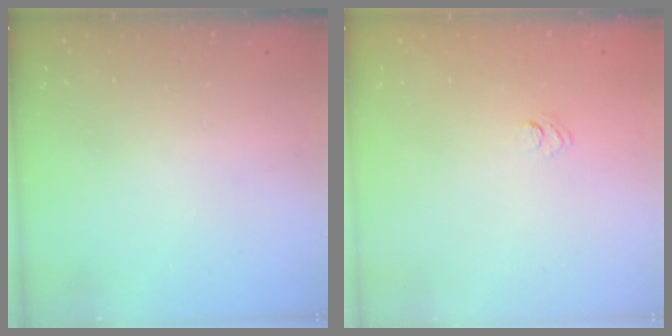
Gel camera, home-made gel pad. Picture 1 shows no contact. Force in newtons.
{"total": 2.6, "press": 2.3, "slide": 1.1}